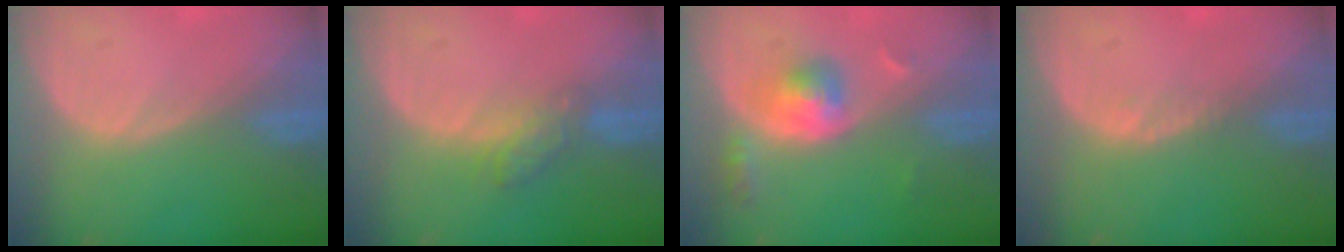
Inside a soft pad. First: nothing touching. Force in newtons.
{"total": 4.3, "press": 4.1, "slide": 1.5}
{"total": 5.2, "press": 4.9, "slide": 1.9}
{"total": 0.8, "press": 0.7, "slide": 0.5}